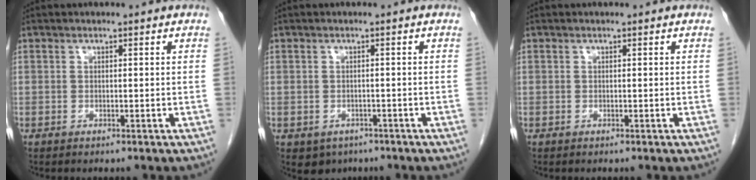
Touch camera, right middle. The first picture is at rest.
{"total": 3.4, "force": [-2.1, 2.5, 0.7], "torque": [-0.007, 0.003, -0.024]}
{"total": 0.0}